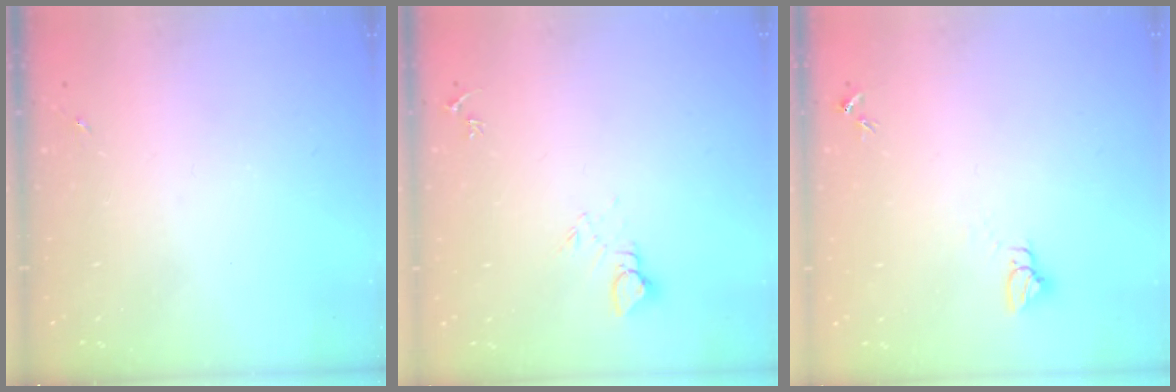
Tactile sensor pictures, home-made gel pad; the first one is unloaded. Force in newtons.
{"total": 6.0, "press": 6.0, "slide": 0.5}
{"total": 3.0, "press": 3.0, "slide": 0.1}